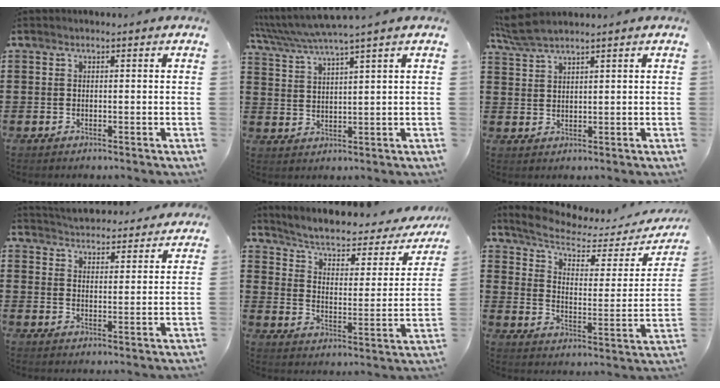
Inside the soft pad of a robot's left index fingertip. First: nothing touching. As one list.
[{"total": 4.1, "force": [3.4, -0.5, 2.2], "torque": [-0.054, -0.017, 0.056]}, {"total": 3.8, "force": [3.1, 0.3, 2.1], "torque": [-0.049, -0.002, 0.059]}, {"total": 4.4, "force": [4.4, 0.1, 0.0], "torque": [-0.019, -0.029, 0.076]}, {"total": 3.8, "force": [2.4, 1.4, 2.6], "torque": [-0.065, -0.022, 0.029]}, {"total": 4.6, "force": [3.6, 1.1, 2.7], "torque": [-0.074, -0.024, 0.055]}]